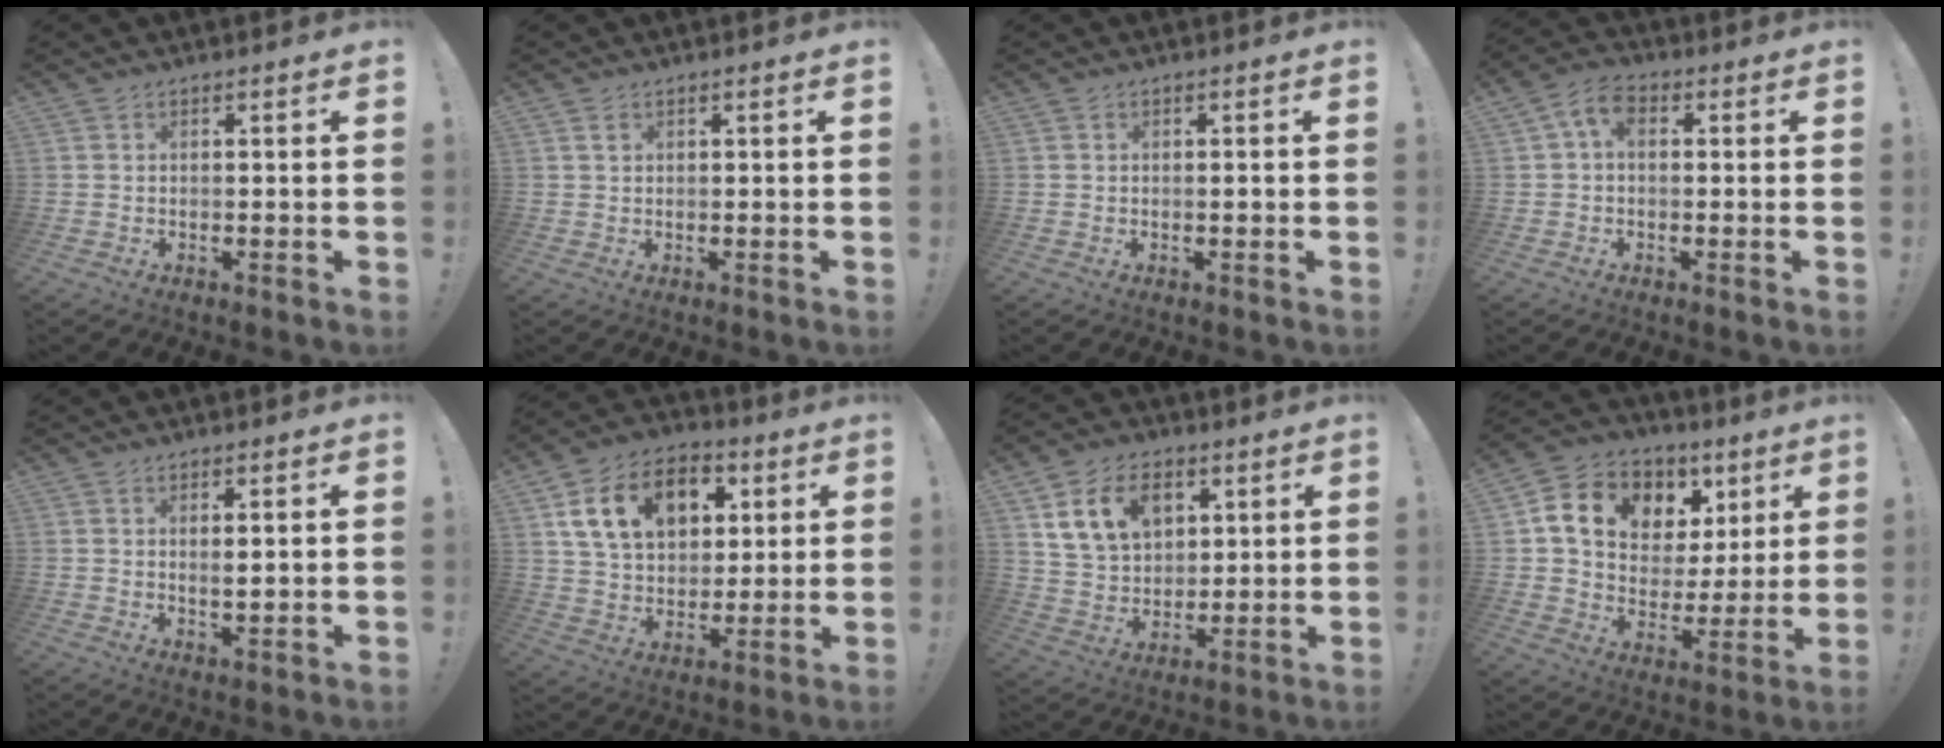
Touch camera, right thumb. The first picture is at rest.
{"total": 1.3, "force": [0.6, 1.0, 0.4], "torque": [0.007, -0.003, 0.007]}
{"total": 0.5, "force": [-0.3, 0.0, 0.4], "torque": [0.001, -0.001, -0.008]}
{"total": 6.4, "force": [1.3, 4.0, 4.8], "torque": [-0.093, 0.002, 0.026]}
{"total": 2.6, "force": [0.6, 0.5, 2.5], "torque": [-0.033, -0.009, 0.008]}
{"total": 17.6, "force": [6.8, 12.3, 10.6], "torque": [-0.168, -0.015, 0.129]}
{"total": 14.5, "force": [6.8, 10.2, 7.8], "torque": [-0.127, -0.021, 0.132]}
{"total": 14.6, "force": [7.2, 10.3, 7.4], "torque": [-0.121, -0.029, 0.138]}